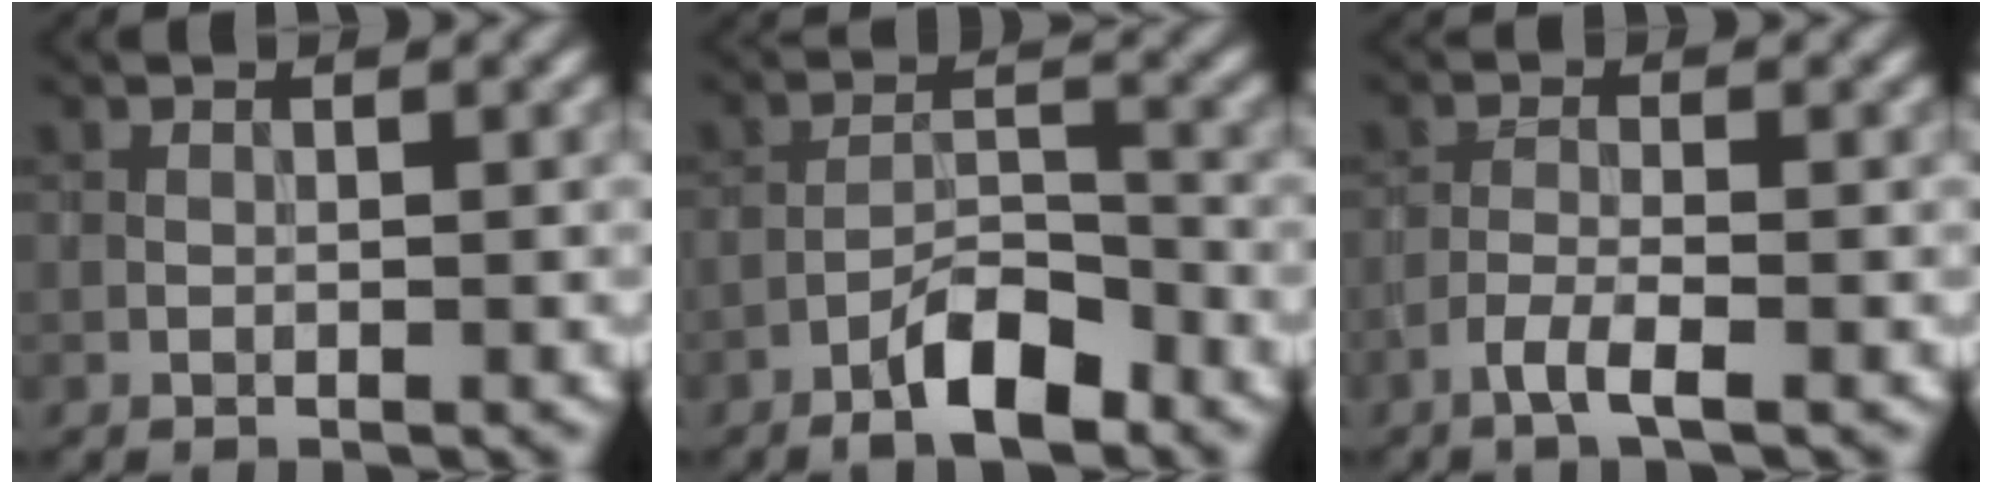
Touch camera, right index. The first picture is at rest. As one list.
[{"total": 4.8, "force": [-3.3, 1.3, 3.2], "torque": [-0.052, 0.011, -0.065]}, {"total": 2.4, "force": [-1.5, 0.3, 1.8], "torque": [-0.038, 0.003, -0.037]}]